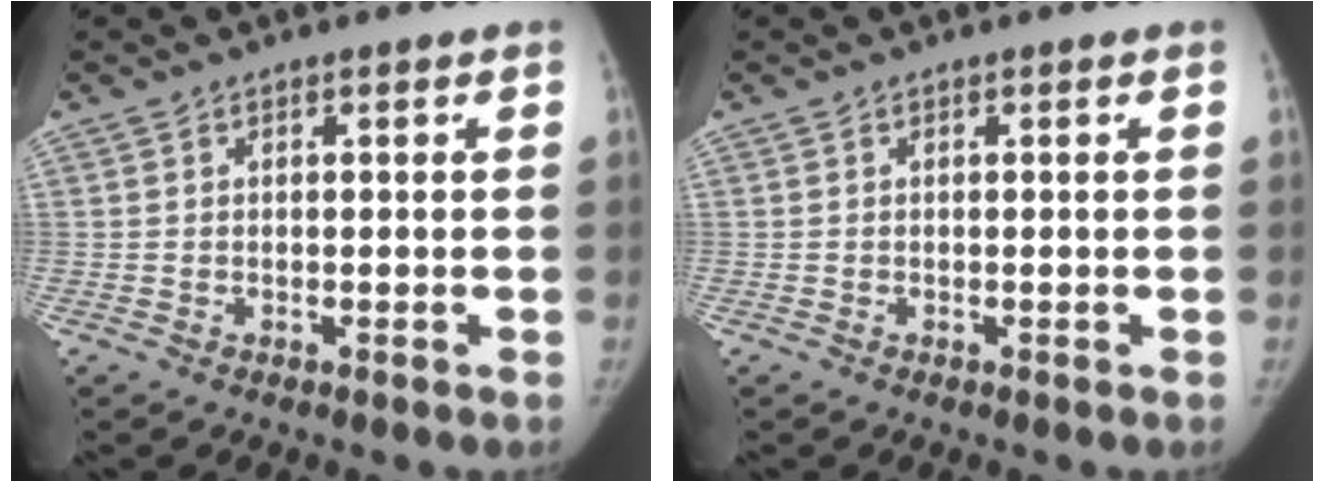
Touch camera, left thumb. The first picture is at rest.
{"total": 0.0}